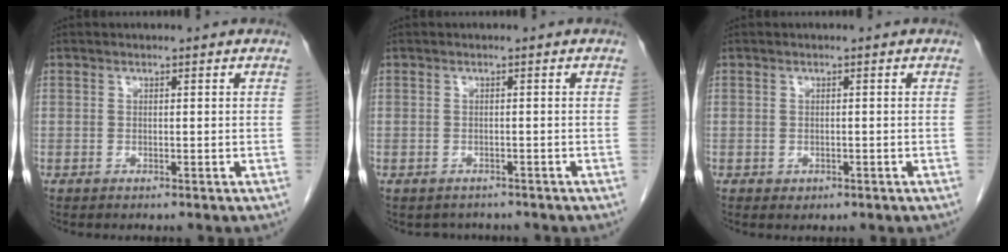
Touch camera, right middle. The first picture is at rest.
{"total": 2.4, "force": [-2.0, 1.3, 0.0], "torque": [-0.004, 0.002, -0.029]}
{"total": 0.8, "force": [-0.3, 0.7, 0.3], "torque": [-0.007, 0.001, 0.001]}